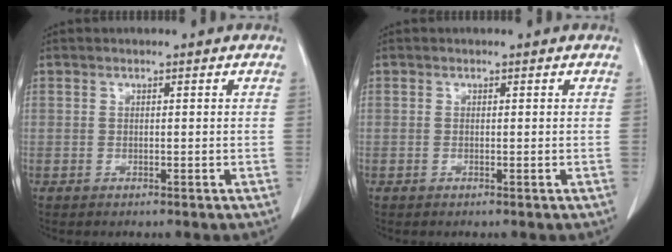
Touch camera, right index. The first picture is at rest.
{"total": 0.0}